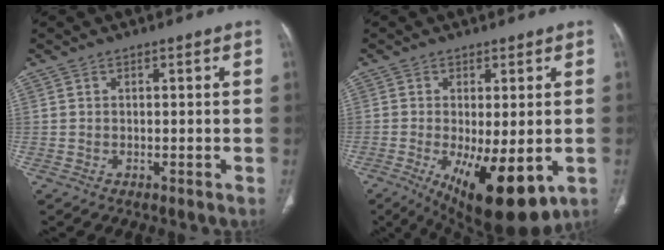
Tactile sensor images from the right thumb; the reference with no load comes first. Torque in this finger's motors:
{"motor_torque": [2.41, 2.60, 0.18, -0.14, 0.14]}